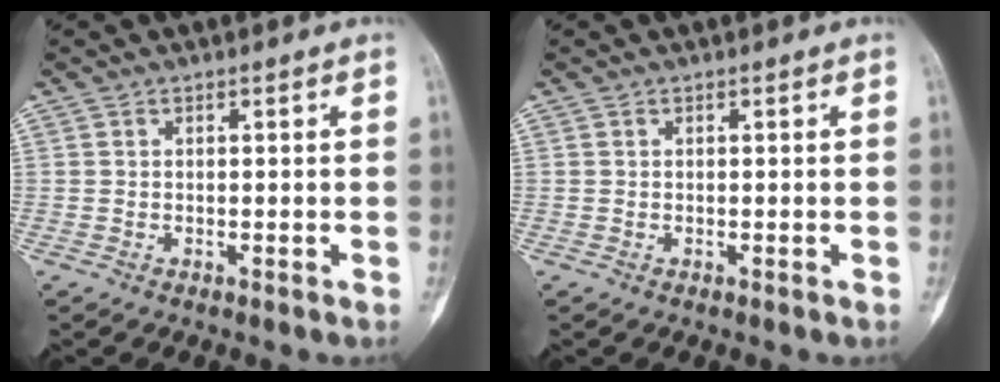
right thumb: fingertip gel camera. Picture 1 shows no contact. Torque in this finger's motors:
{"motor_torque": [-0.03, 0.02, 0.00, 0.01, 0.00]}